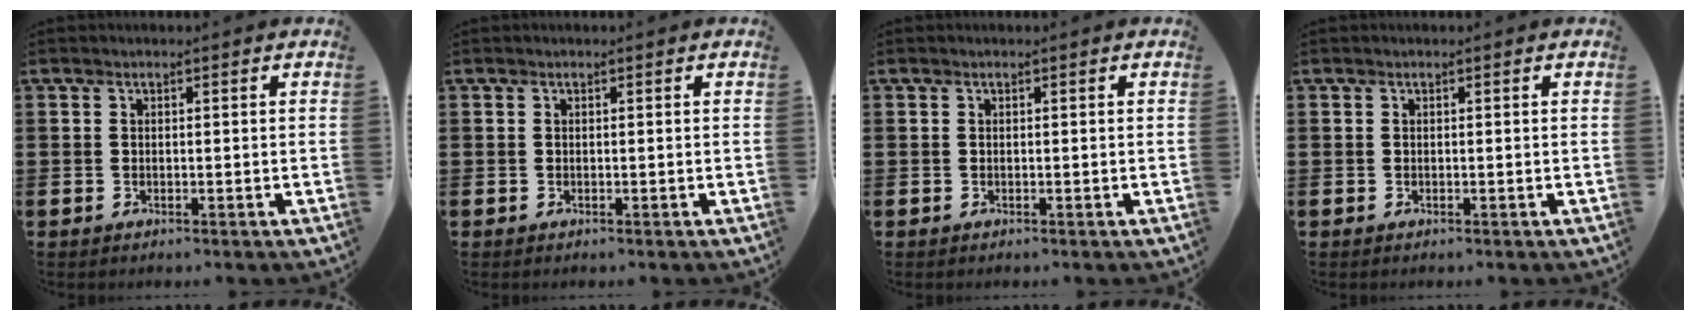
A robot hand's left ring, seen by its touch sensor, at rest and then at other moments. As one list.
[{"total": 0.0}, {"total": 0.0}, {"total": 0.0}]